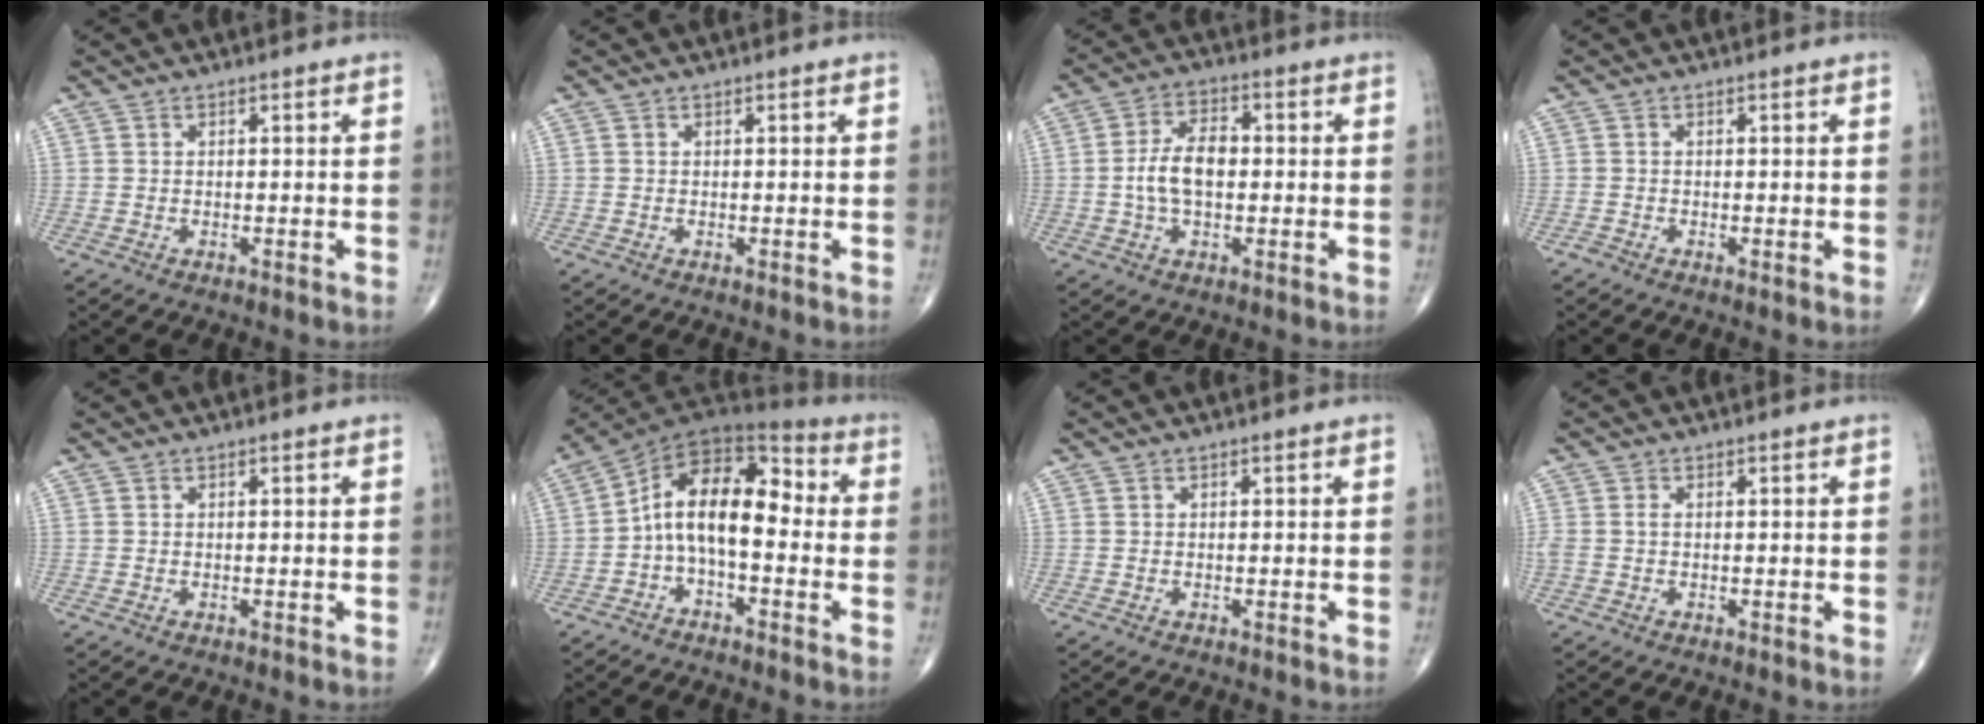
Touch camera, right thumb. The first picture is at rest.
{"total": 0.0}
{"total": 8.2, "force": [-0.3, 4.6, 6.8], "torque": [-0.126, 0.016, -0.011]}
{"total": 0.6, "force": [-0.3, 0.2, 0.4], "torque": [-0.009, -0.003, -0.011]}
{"total": 0.0}
{"total": 13.1, "force": [-1.2, 7.2, 10.9], "torque": [-0.156, 0.058, -0.036]}
{"total": 0.0}
{"total": 1.6, "force": [0.0, 1.0, 1.3], "torque": [-0.038, 0.003, -0.001]}